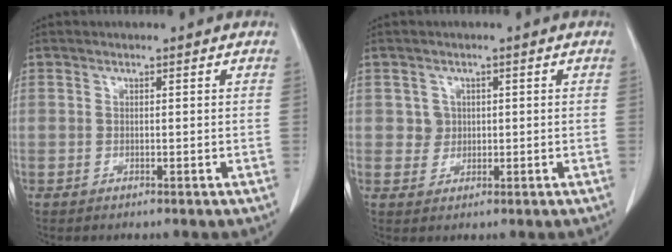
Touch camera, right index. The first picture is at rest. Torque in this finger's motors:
{"motor_torque": [-0.03, 0.02, 0.01, 0.01]}